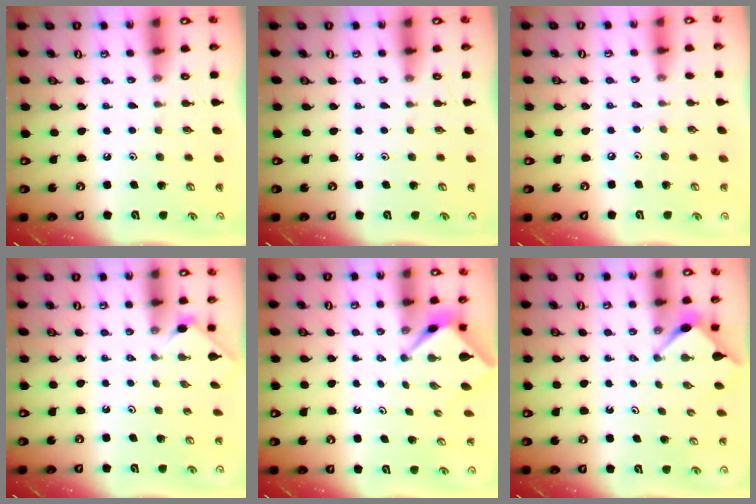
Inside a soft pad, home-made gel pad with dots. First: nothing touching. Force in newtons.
{"total": 0.0}
{"total": 1.9, "press": 1.9, "slide": 0.5}
{"total": 1.7, "press": 1.7, "slide": 0.4}
{"total": 2.5, "press": 2.4, "slide": 0.3}
{"total": 2.8, "press": 2.8, "slide": 0.3}